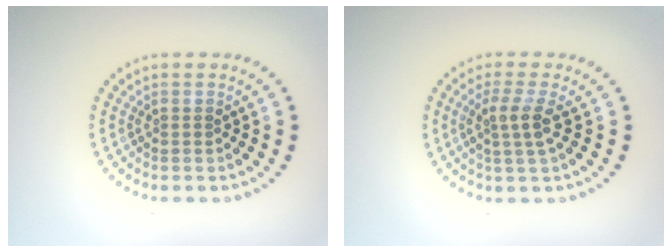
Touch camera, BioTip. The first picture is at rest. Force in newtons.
{"total": 2.5, "press": 2.1, "slide": 1.4}